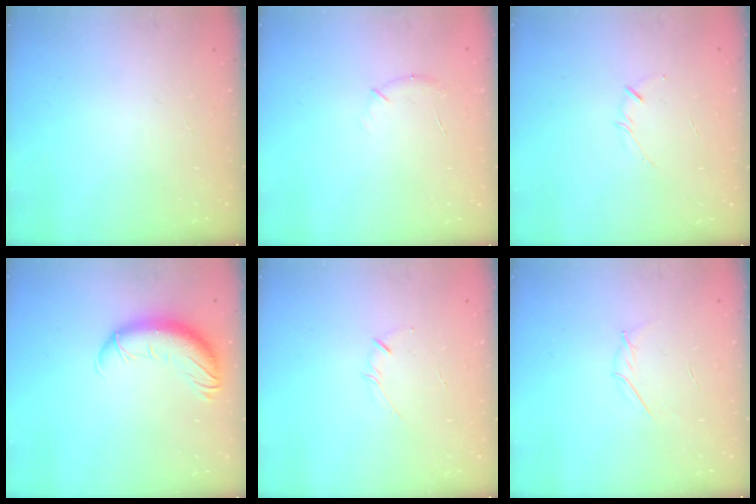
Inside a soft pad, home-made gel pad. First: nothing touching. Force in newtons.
{"total": 6.6, "press": 6.3, "slide": 1.7}
{"total": 3.2, "press": 3.2, "slide": 0.7}
{"total": 12.5, "press": 12.0, "slide": 3.5}
{"total": 3.2, "press": 3.2, "slide": 0.7}
{"total": 2.9, "press": 2.8, "slide": 0.9}